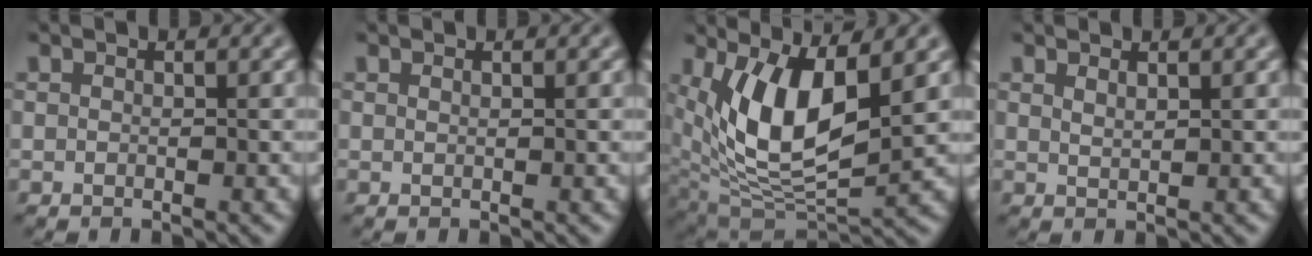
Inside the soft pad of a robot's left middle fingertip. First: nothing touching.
{"total": 0.0}
{"total": 9.2, "force": [2.7, 3.9, 7.9], "torque": [-0.160, -0.018, 0.049]}
{"total": 0.8, "force": [0.7, 0.2, 0.4], "torque": [-0.009, -0.001, 0.013]}